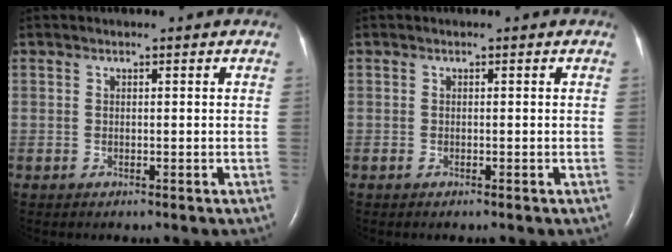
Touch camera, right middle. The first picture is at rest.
{"total": 0.0}